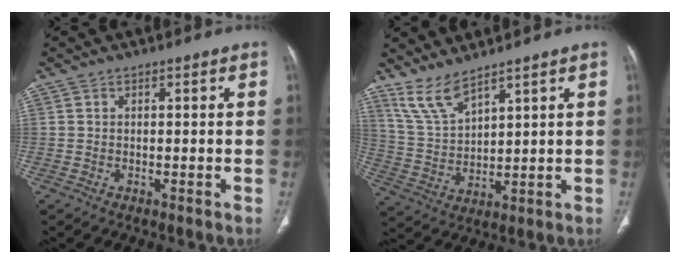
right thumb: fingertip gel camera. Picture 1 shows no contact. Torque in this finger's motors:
{"motor_torque": [0.14, 0.34, 0.53, 0.35, 0.09]}